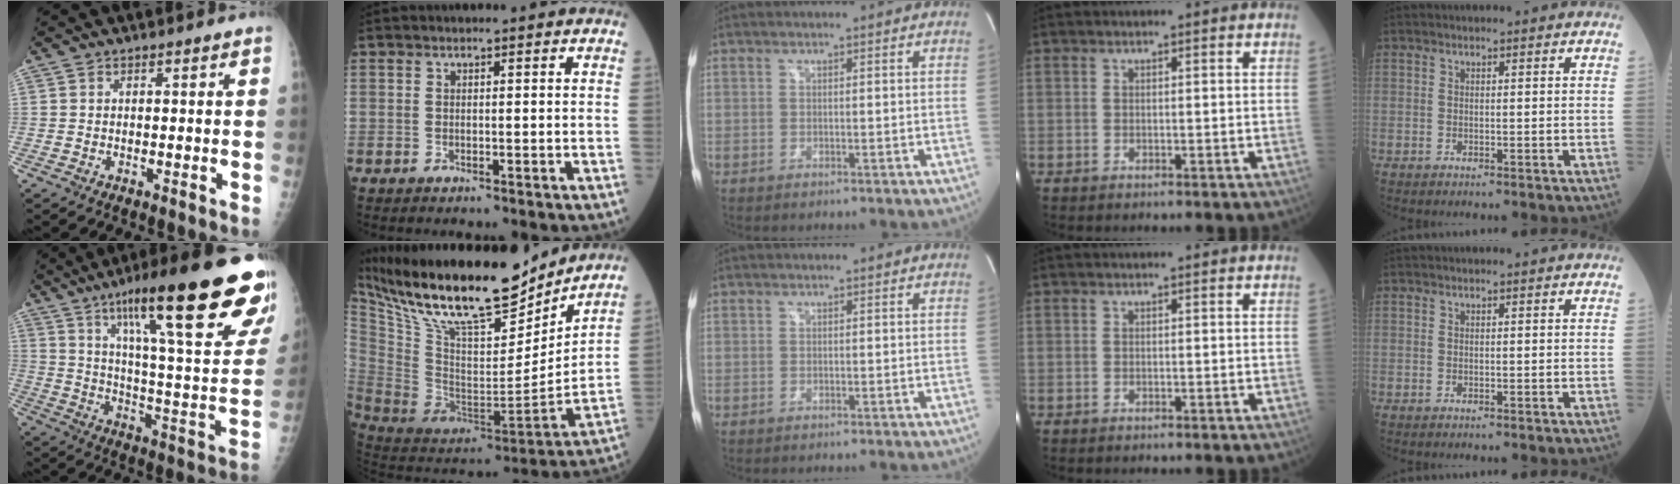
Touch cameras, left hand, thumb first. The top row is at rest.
{"thumb": {"total": 30.9, "force": [18.5, 5.1, 24.2], "torque": [-0.309, -0.046, 0.278]}, "index": {"total": 26.8, "force": [21.3, 6.2, 14.9], "torque": [-0.278, -0.005, 0.361]}}